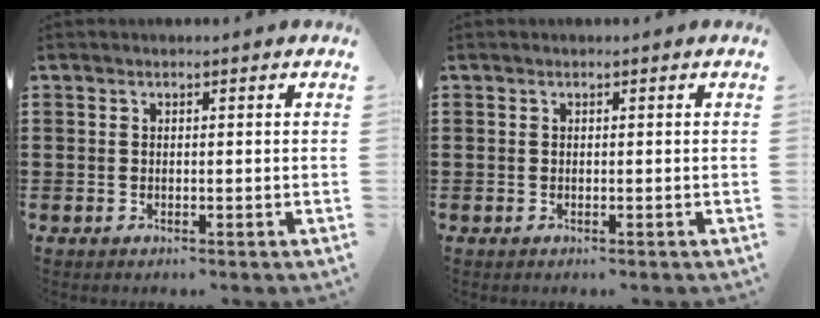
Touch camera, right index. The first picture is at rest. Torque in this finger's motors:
{"motor_torque": [0.00, 0.00, 0.00, 0.00]}